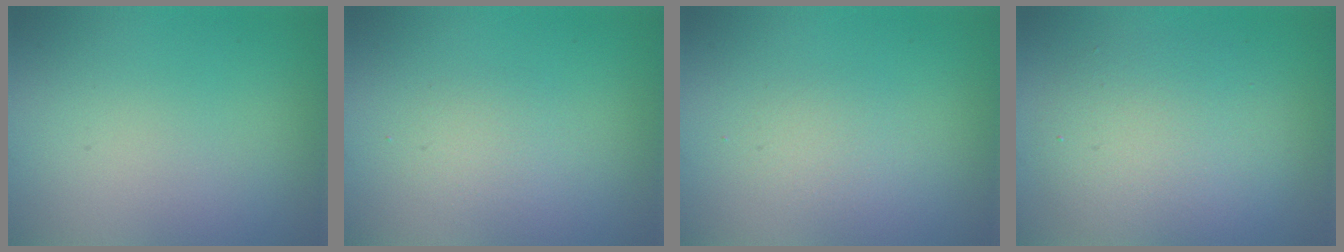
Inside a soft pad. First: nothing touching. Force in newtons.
{"total": 1.4, "press": 1.4, "slide": 0.1}
{"total": 1.4, "press": 1.4, "slide": 0.1}
{"total": 5.4, "press": 5.3, "slide": 0.2}